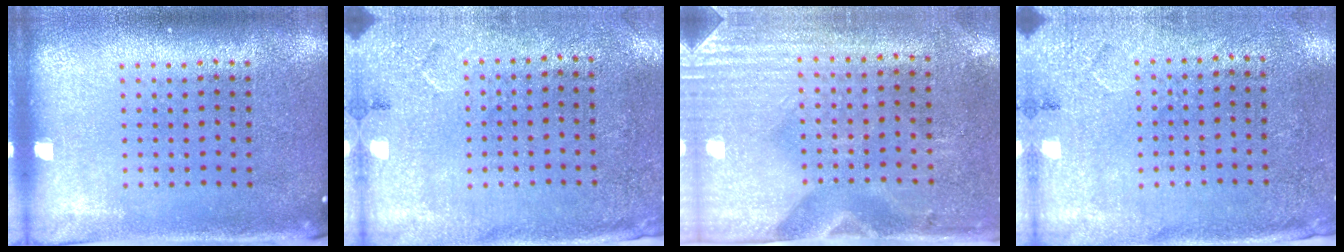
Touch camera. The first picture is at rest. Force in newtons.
{"total": 2.7, "press": 2.2, "slide": 1.6}
{"total": 3.0, "press": 2.6, "slide": 1.5}
{"total": 2.7, "press": 2.2, "slide": 1.5}